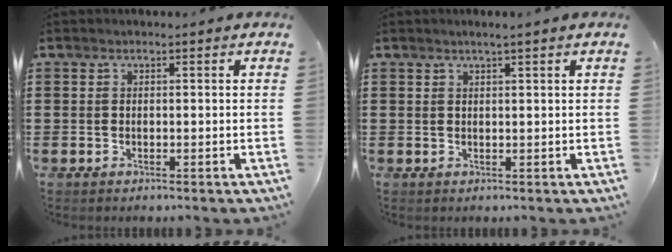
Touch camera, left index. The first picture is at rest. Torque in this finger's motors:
{"motor_torque": [0.29, -0.27, 0.24, 0.06]}